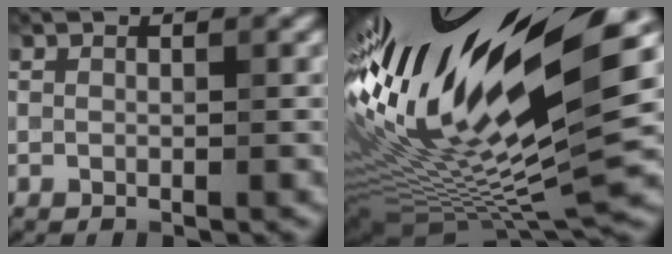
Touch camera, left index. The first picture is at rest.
{"total": 19.3, "force": [5.2, 4.3, 18.1], "torque": [-0.330, -0.024, 0.107]}